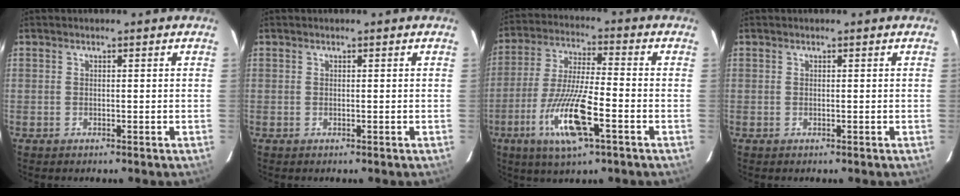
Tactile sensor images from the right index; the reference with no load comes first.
{"total": 0.0}
{"total": 13.0, "force": [-5.2, 1.6, 11.8], "torque": [-0.235, -0.020, -0.095]}
{"total": 0.0}